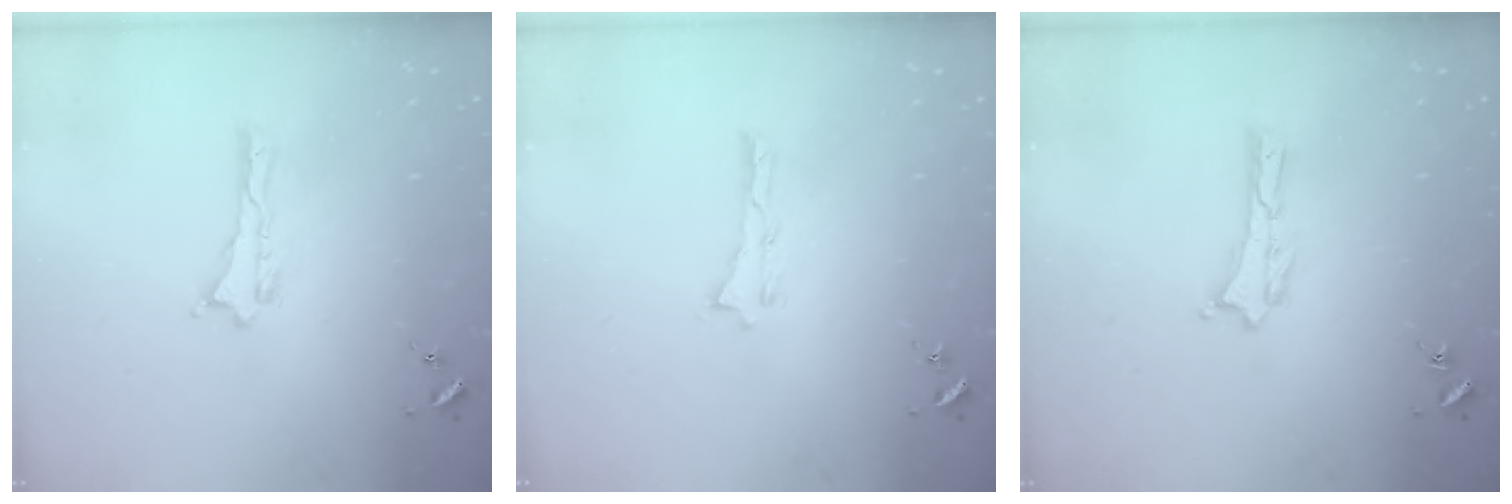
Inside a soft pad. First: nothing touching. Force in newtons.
{"total": 0.0}
{"total": 0.0}